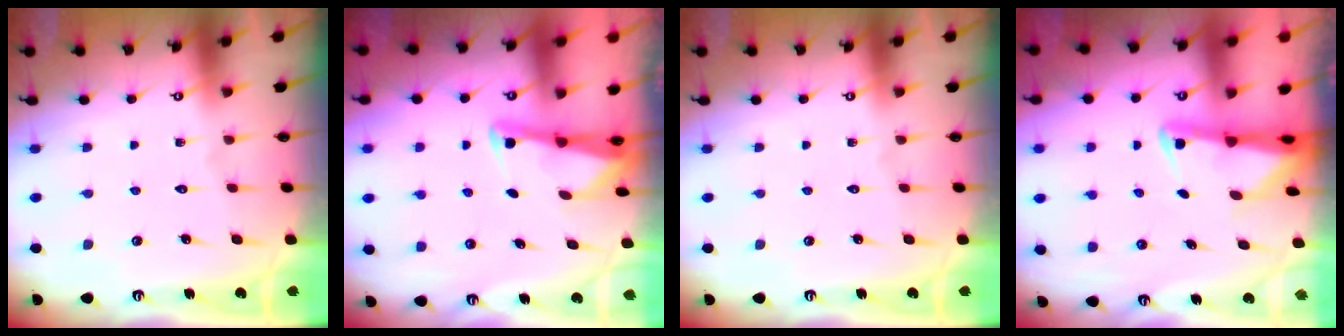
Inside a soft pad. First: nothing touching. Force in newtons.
{"total": 3.1, "press": 3.0, "slide": 0.3}
{"total": 0.0}
{"total": 2.3, "press": 2.3, "slide": 0.5}